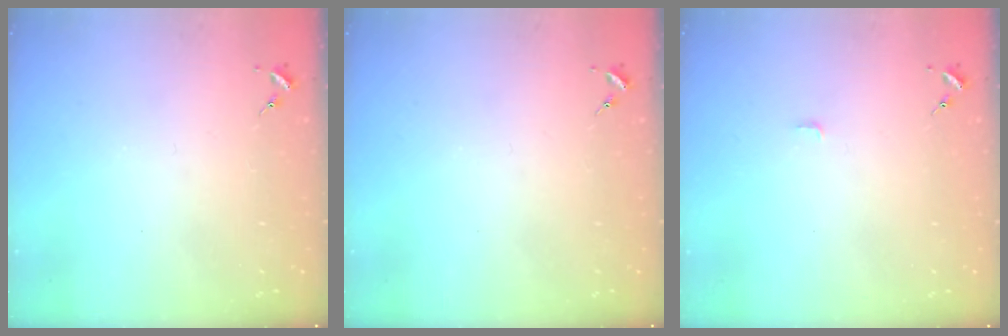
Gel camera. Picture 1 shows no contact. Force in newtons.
{"total": 0.0}
{"total": 2.8, "press": 2.8, "slide": 0.2}